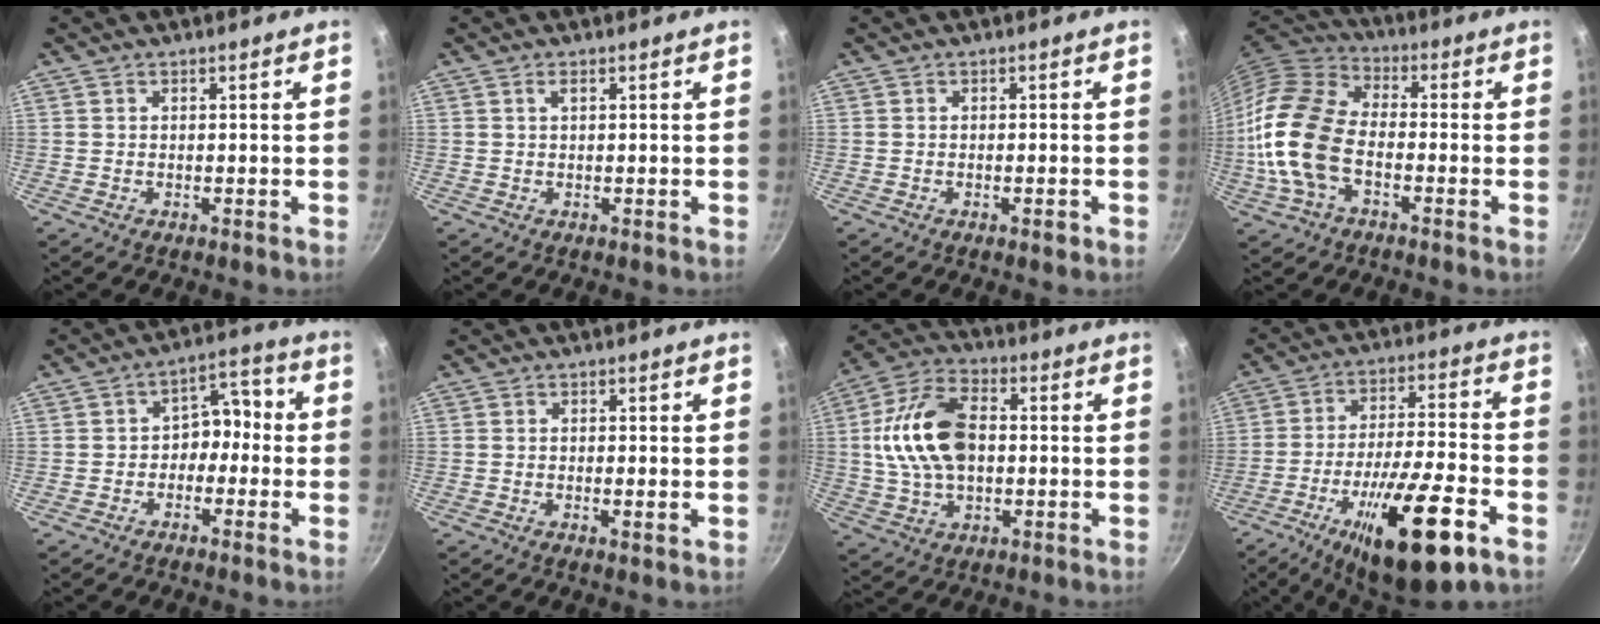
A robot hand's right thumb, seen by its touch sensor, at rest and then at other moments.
{"total": 0.9, "force": [0.4, 0.3, 0.8], "torque": [-0.015, 0.003, 0.007]}
{"total": 1.4, "force": [-0.7, 0.5, 1.2], "torque": [-0.022, 0.004, -0.011]}
{"total": 16.1, "force": [-3.8, 9.4, 12.5], "torque": [-0.237, 0.033, -0.090]}
{"total": 6.9, "force": [-1.3, 5.1, 4.5], "torque": [-0.013, 0.041, -0.033]}
{"total": 1.6, "force": [-0.2, 0.4, 1.5], "torque": [-0.028, -0.002, -0.005]}
{"total": 16.0, "force": [0.8, 10.2, 12.3], "torque": [-0.219, 0.022, 0.005]}
{"total": 21.3, "force": [-10.0, 5.7, 17.9], "torque": [-0.284, 0.032, -0.158]}